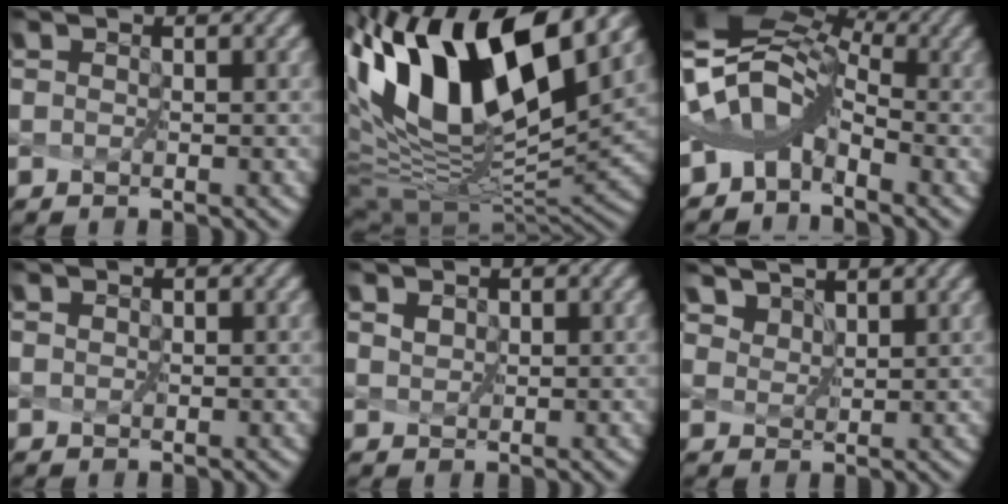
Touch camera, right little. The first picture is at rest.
{"total": 15.0, "force": [5.8, 6.2, 12.3], "torque": [-0.240, 0.012, 0.115]}
{"total": 5.1, "force": [-1.8, 3.1, 3.6], "torque": [-0.050, 0.013, -0.039]}
{"total": 0.7, "force": [0.3, 0.5, 0.4], "torque": [-0.006, 0.006, 0.004]}
{"total": 3.0, "force": [2.1, 1.7, 1.3], "torque": [-0.039, 0.004, 0.036]}
{"total": 5.2, "force": [4.6, 2.0, 1.4], "torque": [-0.072, -0.012, 0.095]}